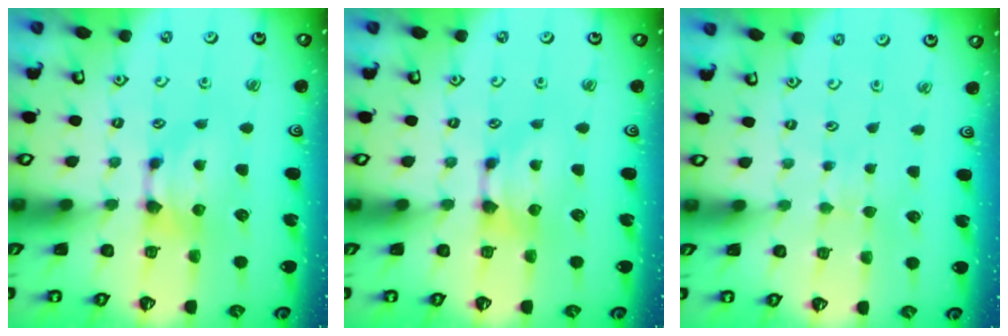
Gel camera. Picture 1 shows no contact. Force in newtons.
{"total": 0.0}
{"total": 3.5, "press": 3.5, "slide": 0.4}